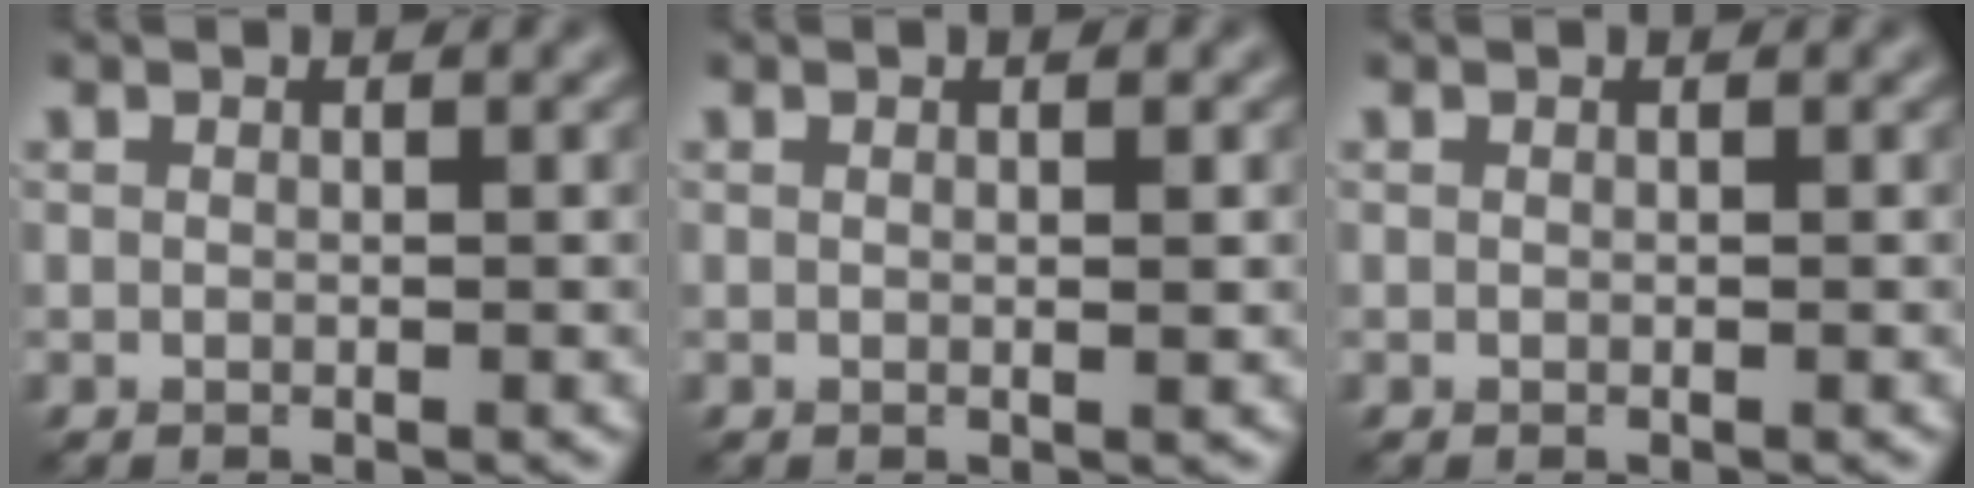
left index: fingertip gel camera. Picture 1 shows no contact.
{"total": 1.4, "force": [0.3, 0.3, 1.4], "torque": [-0.018, 0.002, 0.001]}
{"total": 0.0}